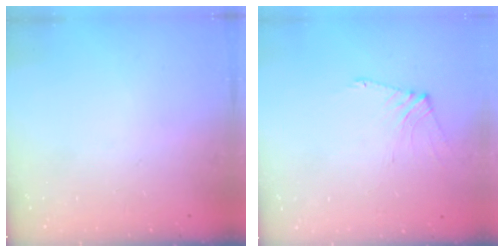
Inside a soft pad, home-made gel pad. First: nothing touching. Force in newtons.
{"total": 2.2, "press": 2.1, "slide": 0.4}